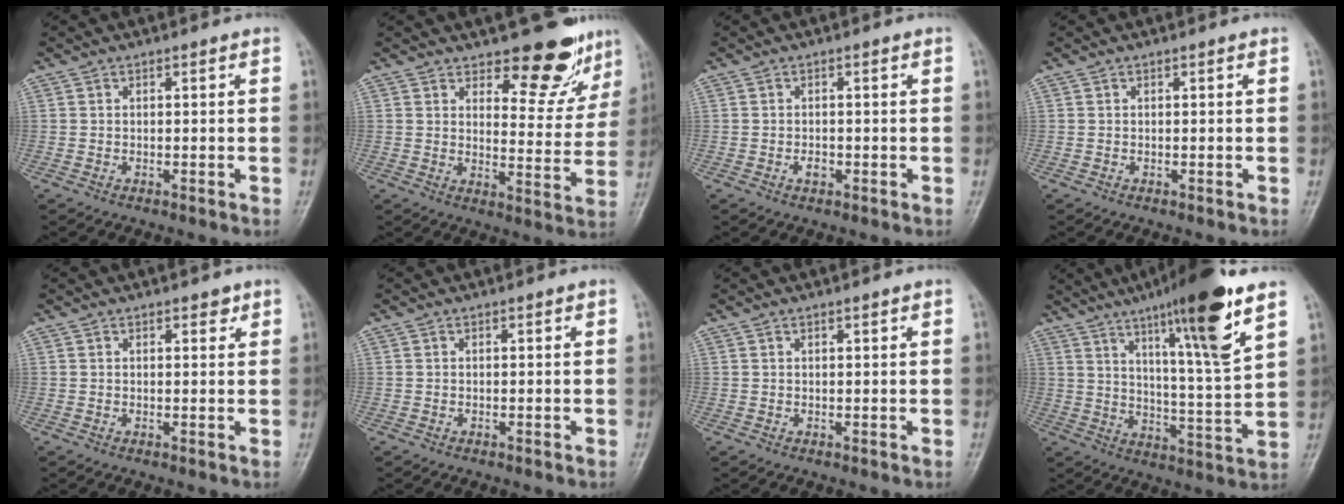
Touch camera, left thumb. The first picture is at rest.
{"total": 11.4, "force": [9.1, 4.7, 5.1], "torque": [-0.026, -0.078, 0.118]}
{"total": 1.4, "force": [-0.5, 1.0, 0.9], "torque": [-0.012, 0.002, -0.009]}
{"total": 0.0}
{"total": 1.6, "force": [1.0, 0.8, 0.8], "torque": [0.000, -0.003, 0.010]}
{"total": 0.0}
{"total": 0.6, "force": [0.4, 0.1, 0.4], "torque": [-0.006, -0.001, 0.006]}
{"total": 18.0, "force": [10.6, 1.6, 14.4], "torque": [-0.217, -0.054, 0.167]}